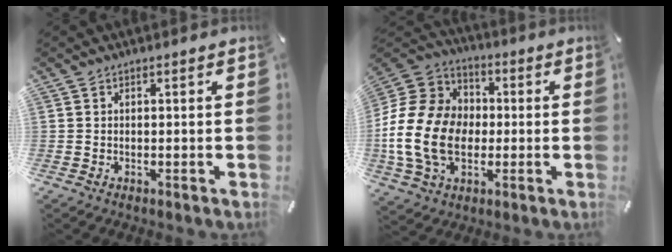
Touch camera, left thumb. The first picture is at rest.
{"total": 18.9, "force": [-3.0, 14.9, 11.2], "torque": [-0.254, 0.028, -0.054]}